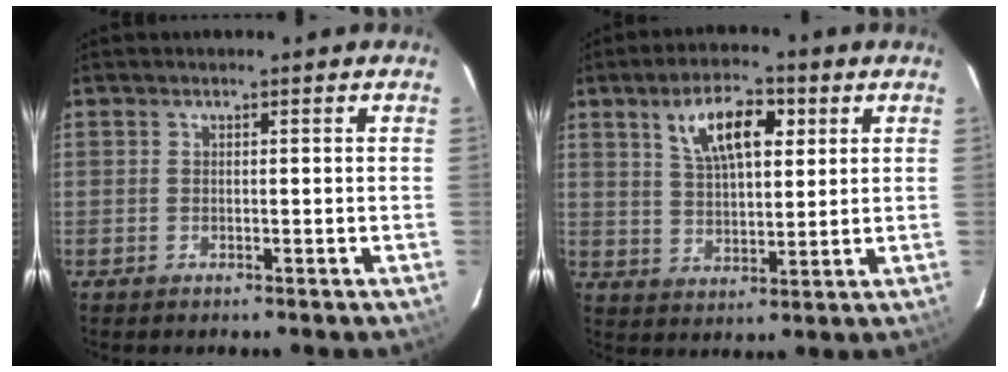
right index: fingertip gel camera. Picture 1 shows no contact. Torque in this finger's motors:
{"motor_torque": [1.00, 0.65, 0.59, 0.11]}